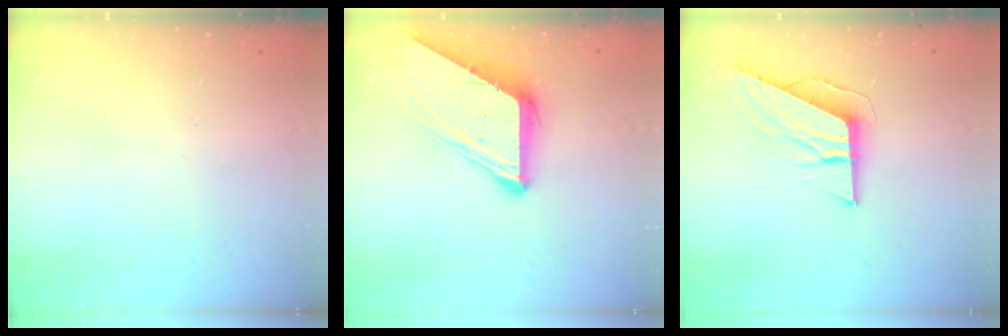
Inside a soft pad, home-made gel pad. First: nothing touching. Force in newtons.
{"total": 10.3, "press": 10.3, "slide": 0.9}
{"total": 9.6, "press": 9.6, "slide": 0.5}